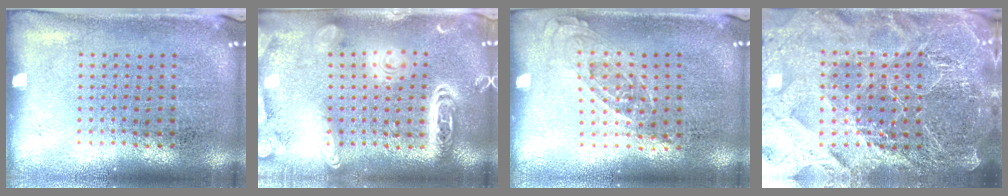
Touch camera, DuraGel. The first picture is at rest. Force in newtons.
{"total": 3.8, "press": 3.8, "slide": 0.3}
{"total": 0.7, "press": 0.7, "slide": 0.3}
{"total": 6.1, "press": 5.3, "slide": 3.0}